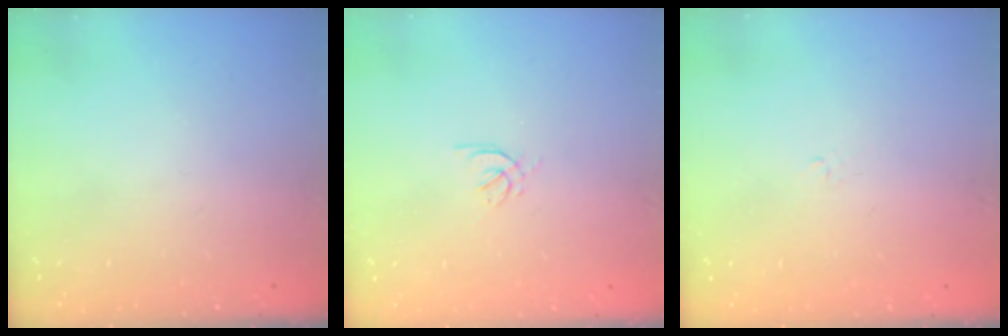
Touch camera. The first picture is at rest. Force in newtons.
{"total": 2.2, "press": 2.1, "slide": 0.7}
{"total": 1.2, "press": 1.2, "slide": 0.4}